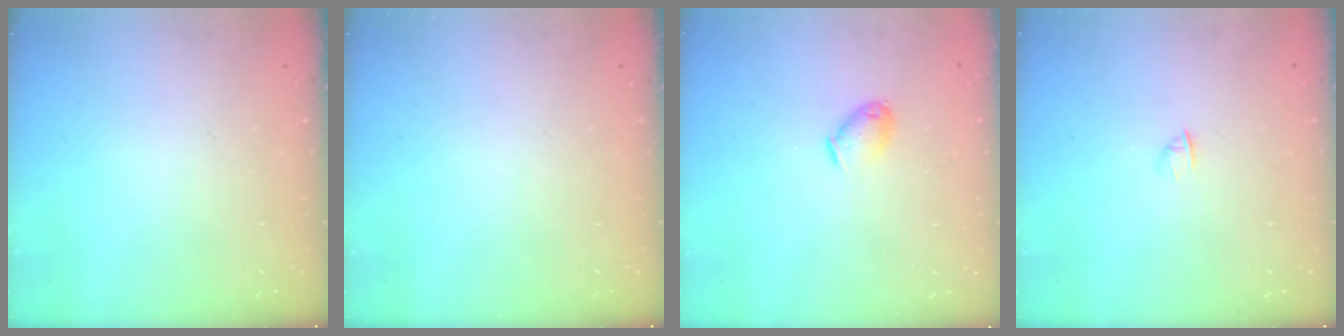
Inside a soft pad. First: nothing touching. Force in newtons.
{"total": 0.0}
{"total": 5.6, "press": 5.6, "slide": 0.8}
{"total": 1.6, "press": 1.5, "slide": 0.4}